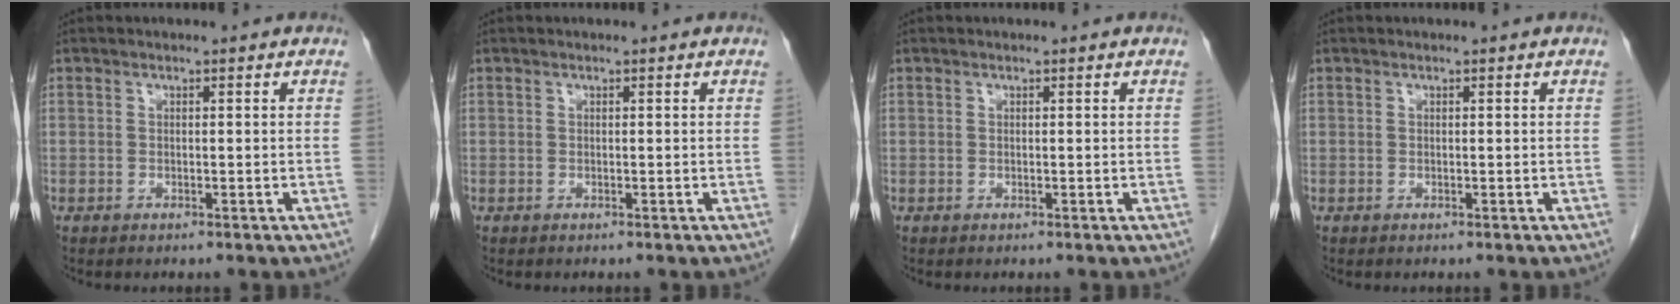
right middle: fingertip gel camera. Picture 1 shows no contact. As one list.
[{"total": 0.0}, {"total": 0.0}, {"total": 0.0}]